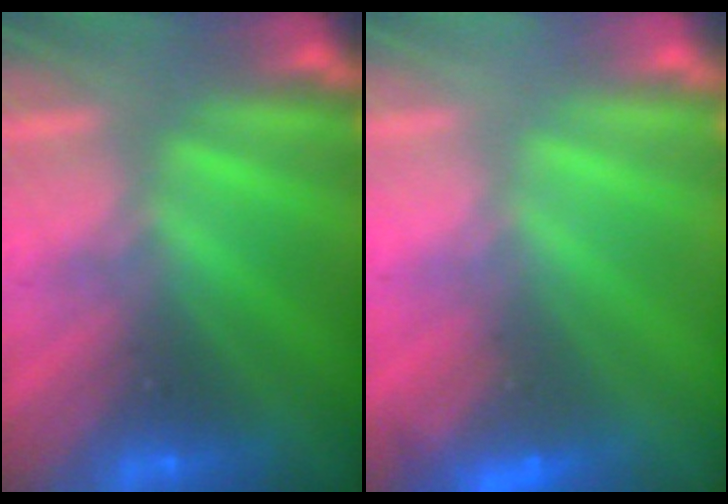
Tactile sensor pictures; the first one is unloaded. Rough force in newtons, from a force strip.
{"total": 7.8}